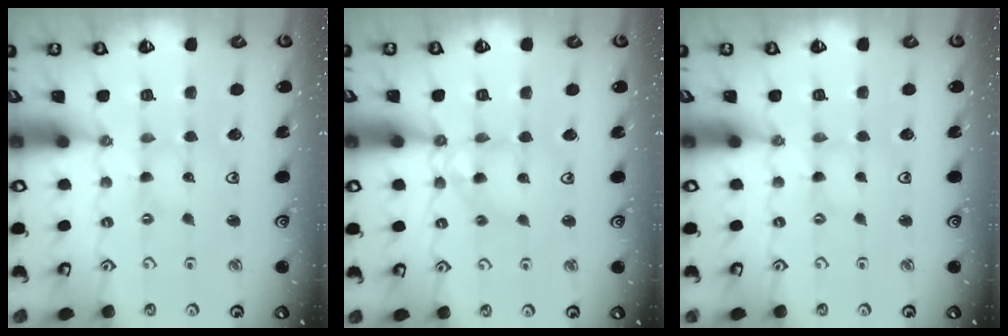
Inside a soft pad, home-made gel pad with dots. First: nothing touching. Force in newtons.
{"total": 9.1, "press": 9.1, "slide": 0.7}
{"total": 0.0}